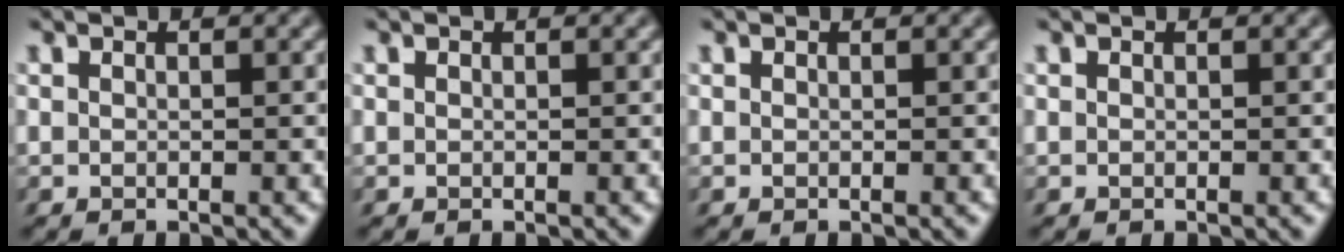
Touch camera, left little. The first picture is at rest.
{"total": 0.0}
{"total": 0.0}
{"total": 0.0}